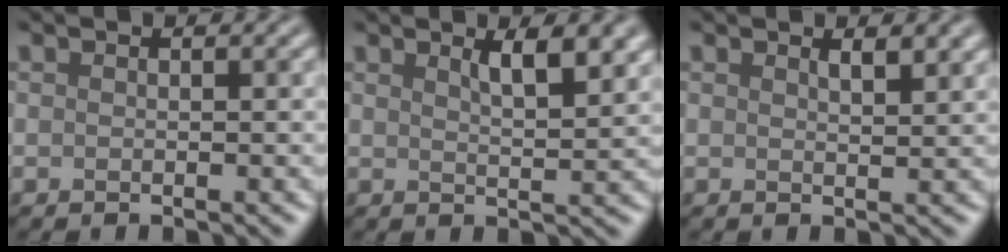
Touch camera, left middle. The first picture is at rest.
{"total": 3.5, "force": [1.9, 1.0, 2.7], "torque": [-0.034, -0.001, 0.032]}
{"total": 1.7, "force": [1.2, 0.5, 1.1], "torque": [-0.013, 0.000, 0.020]}